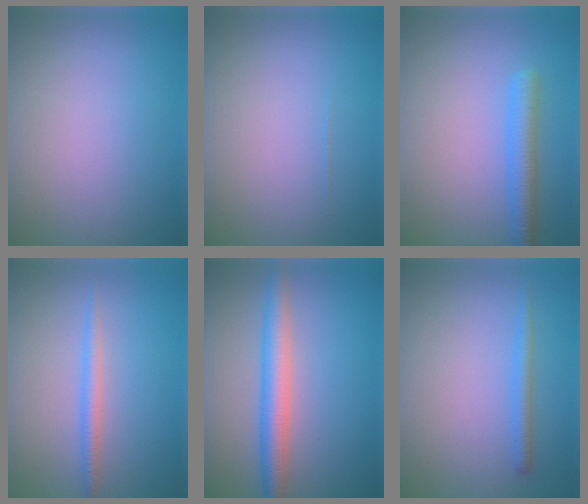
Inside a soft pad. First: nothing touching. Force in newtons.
{"total": 0.0}
{"total": 2.9, "press": 2.9, "slide": 0.2}
{"total": 1.7, "press": 1.7, "slide": 0.1}
{"total": 4.0, "press": 4.0, "slide": 0.2}
{"total": 1.4, "press": 1.4, "slide": 0.1}